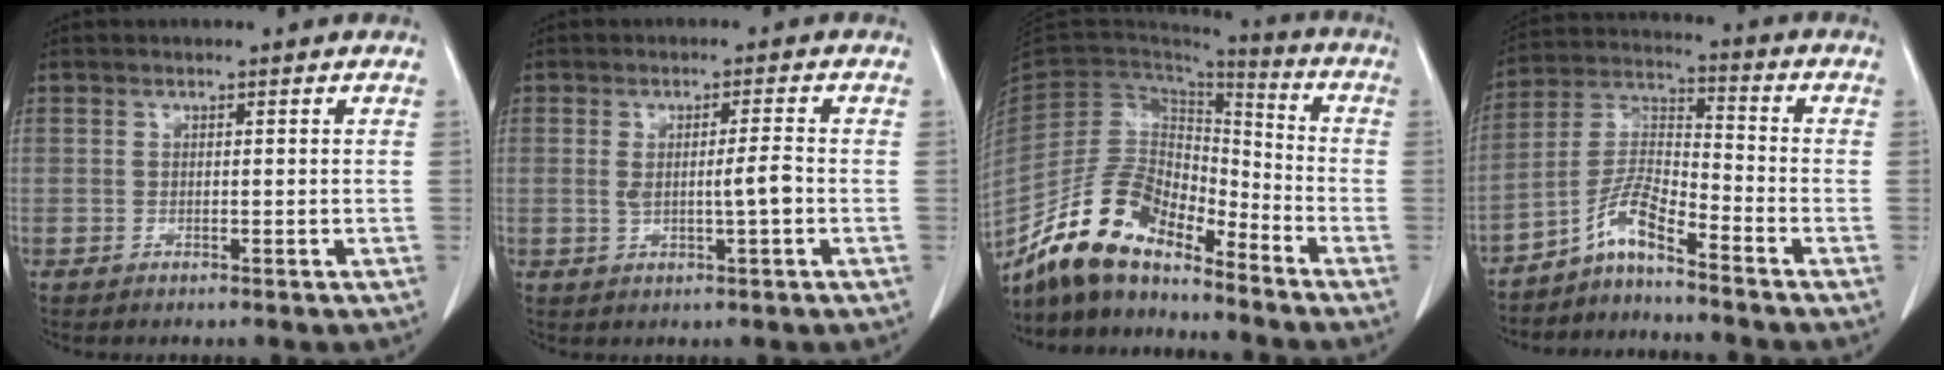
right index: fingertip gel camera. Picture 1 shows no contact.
{"total": 3.9, "force": [-0.3, 0.2, 3.8], "torque": [-0.067, -0.001, -0.002]}
{"total": 14.4, "force": [-11.8, 5.2, 6.4], "torque": [-0.118, 0.028, -0.220]}
{"total": 6.8, "force": [-5.2, 0.6, 4.3], "torque": [-0.096, 0.009, -0.104]}